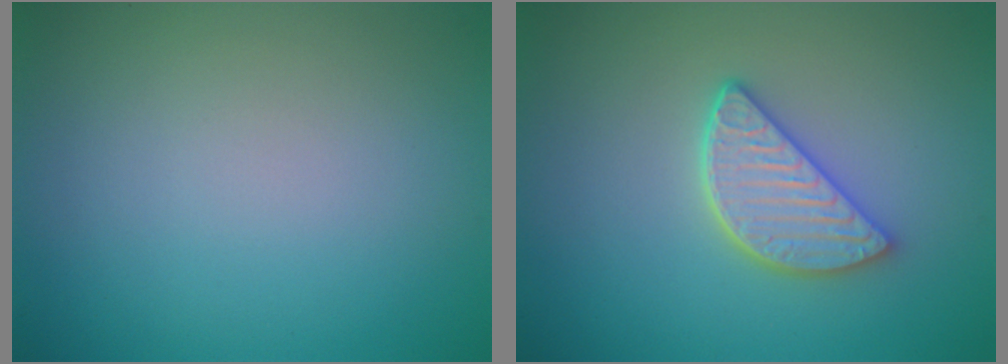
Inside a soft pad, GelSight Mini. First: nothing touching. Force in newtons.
{"total": 4.1, "press": 3.4, "slide": 2.3}